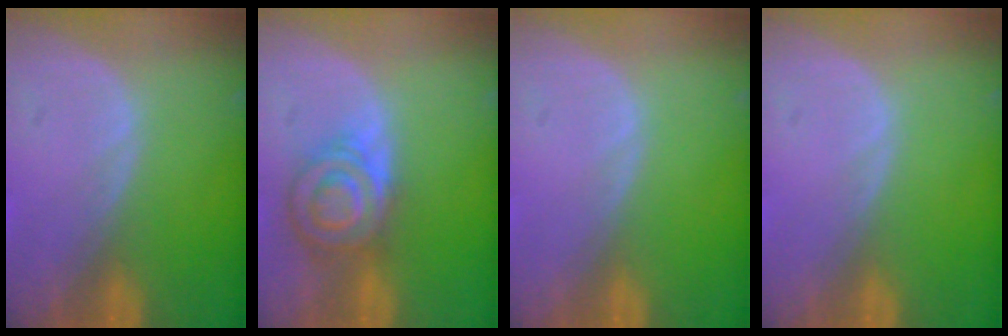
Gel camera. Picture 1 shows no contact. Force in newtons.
{"total": 6.4, "press": 6.4, "slide": 0.1}
{"total": 0.0}
{"total": 0.0}